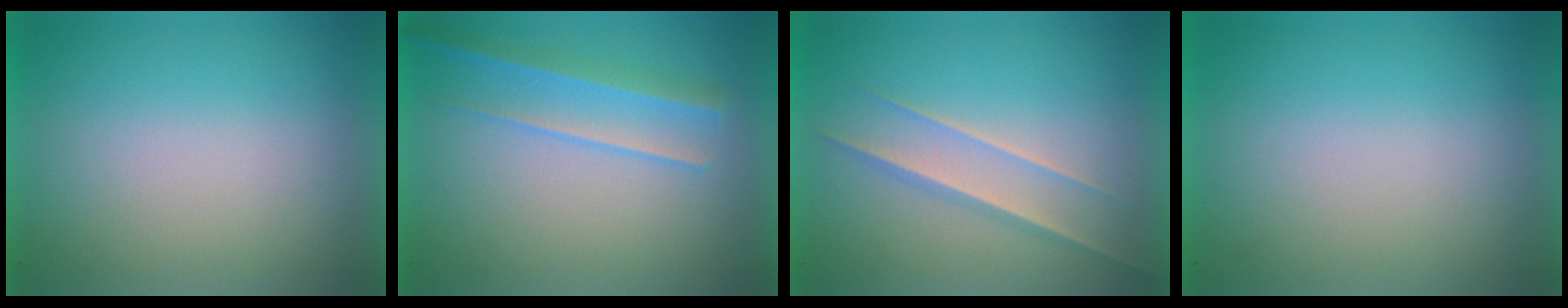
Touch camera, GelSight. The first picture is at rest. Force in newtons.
{"total": 2.2}
{"total": 1.5}
{"total": 0.0}